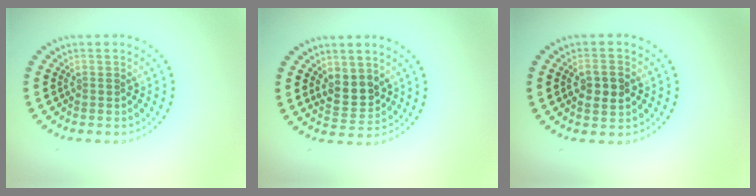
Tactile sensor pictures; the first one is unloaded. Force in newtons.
{"total": 2.9, "press": 2.7, "slide": 1.1}
{"total": 2.7, "press": 2.7, "slide": 0.3}